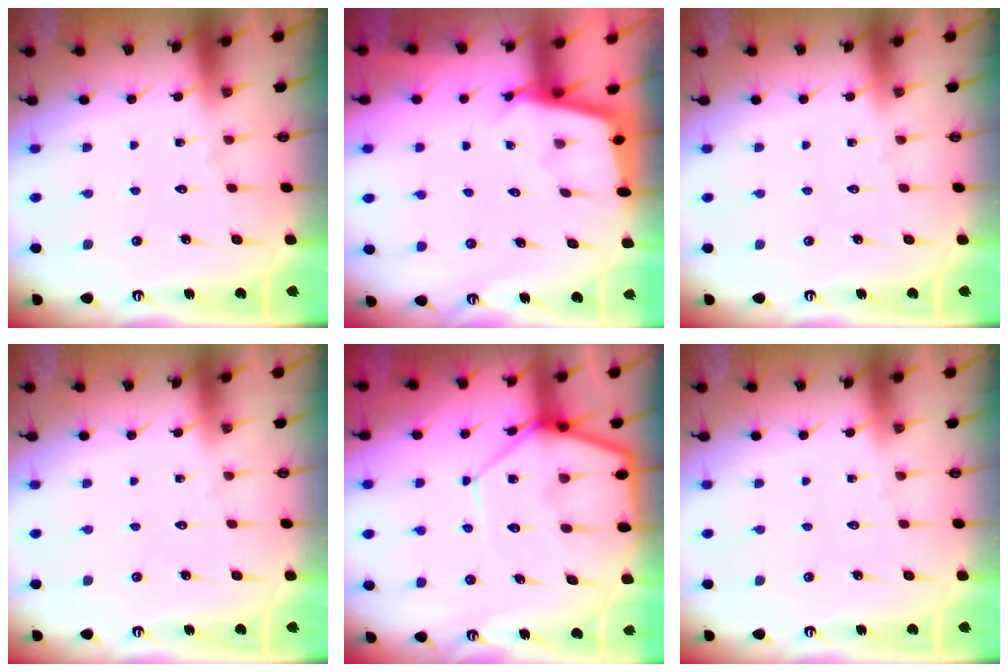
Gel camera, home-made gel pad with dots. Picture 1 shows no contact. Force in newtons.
{"total": 2.5, "press": 2.5, "slide": 0.2}
{"total": 0.0}
{"total": 0.0}
{"total": 11.5, "press": 11.4, "slide": 1.0}
{"total": 0.0}